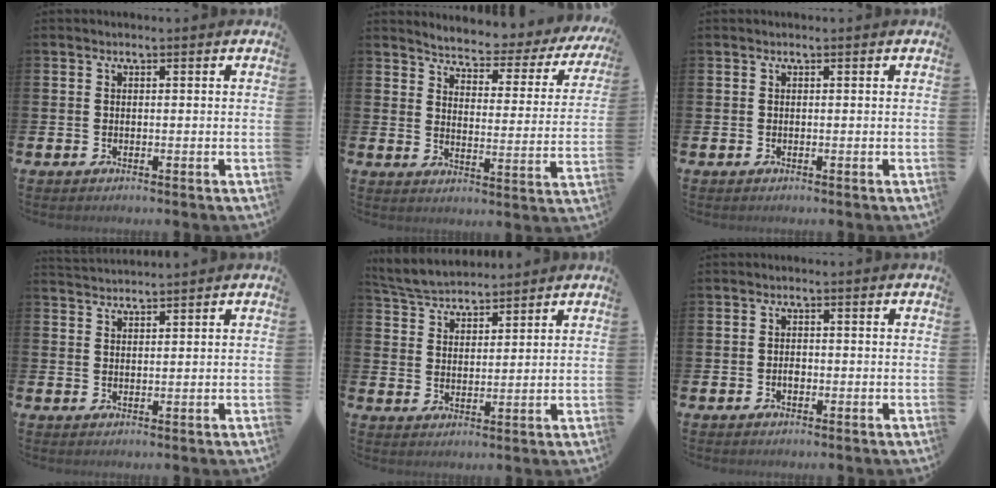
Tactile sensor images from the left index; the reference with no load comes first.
{"total": 4.0, "force": [3.8, 0.7, 1.0], "torque": [-0.040, -0.037, 0.055]}
{"total": 0.0}
{"total": 2.0, "force": [2.0, -0.1, -0.2], "torque": [0.006, -0.013, 0.036]}
{"total": 4.9, "force": [4.9, 0.8, 0.4], "torque": [-0.025, -0.023, 0.088]}
{"total": 1.2, "force": [-0.4, 0.8, 0.9], "torque": [-0.009, 0.000, -0.010]}